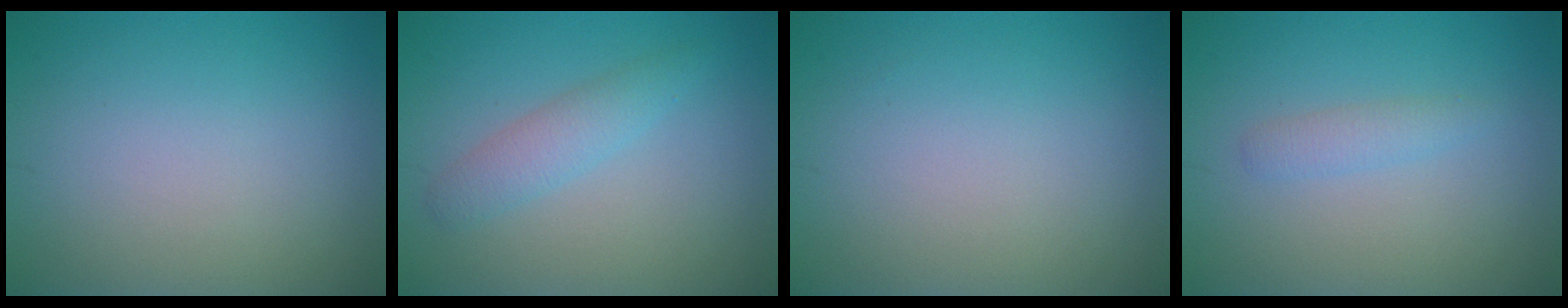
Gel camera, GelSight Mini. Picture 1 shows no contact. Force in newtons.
{"total": 2.3, "press": 2.3, "slide": 0.0}
{"total": 0.0}
{"total": 1.3, "press": 1.3, "slide": 0.0}